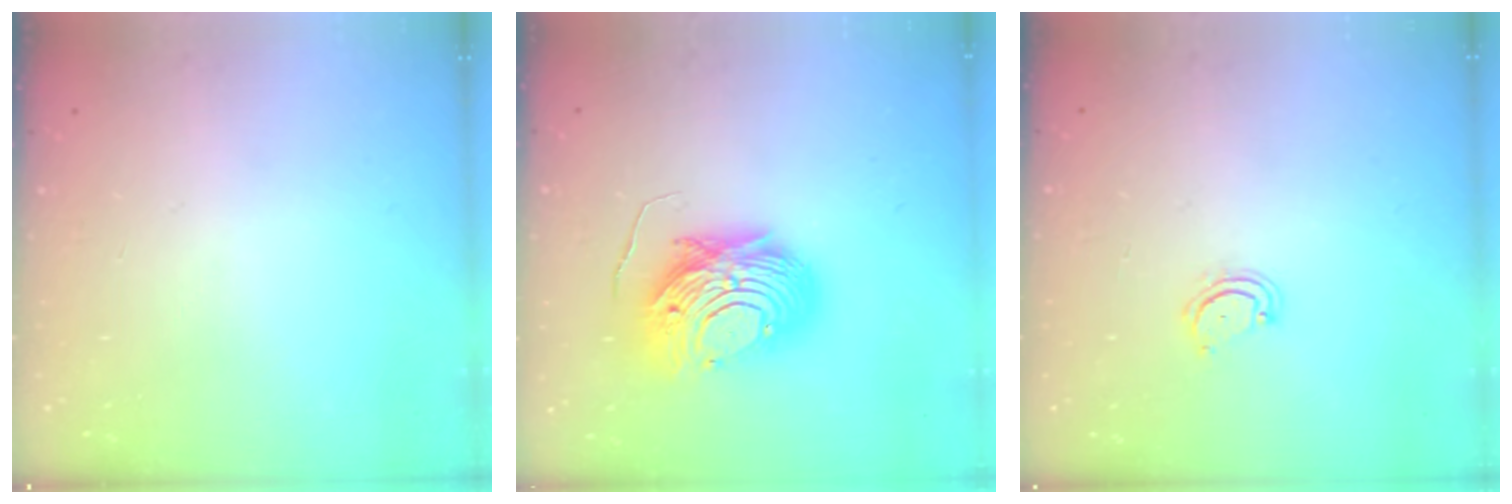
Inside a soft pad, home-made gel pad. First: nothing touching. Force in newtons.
{"total": 12.9, "press": 12.8, "slide": 1.1}
{"total": 3.9, "press": 3.9, "slide": 0.3}